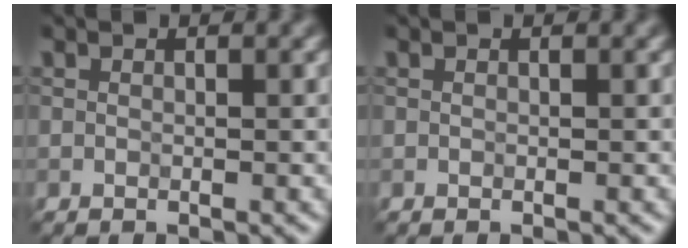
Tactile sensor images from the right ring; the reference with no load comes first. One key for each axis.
{"total": 0.0}